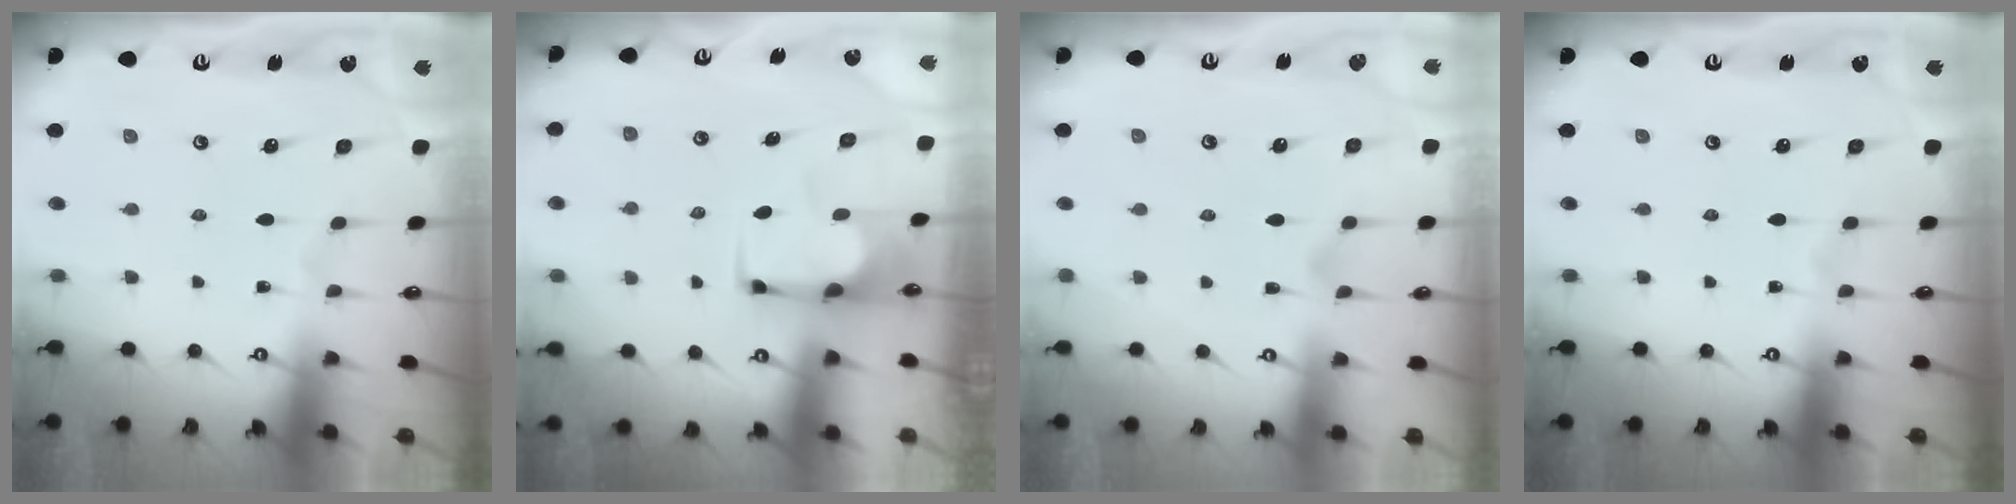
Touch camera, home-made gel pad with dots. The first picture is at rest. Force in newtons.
{"total": 1.9, "press": 1.6, "slide": 1.0}
{"total": 1.2, "press": 0.3, "slide": 1.1}
{"total": 0.0}